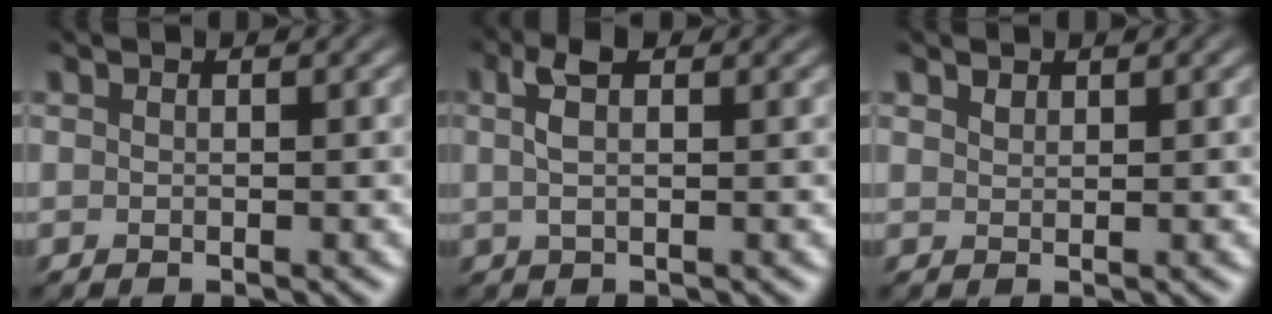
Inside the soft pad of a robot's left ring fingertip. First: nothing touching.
{"total": 3.0, "force": [1.3, 1.1, 2.5], "torque": [-0.047, 0.009, 0.018]}
{"total": 0.8, "force": [0.7, 0.4, 0.2], "torque": [-0.004, 0.000, 0.015]}